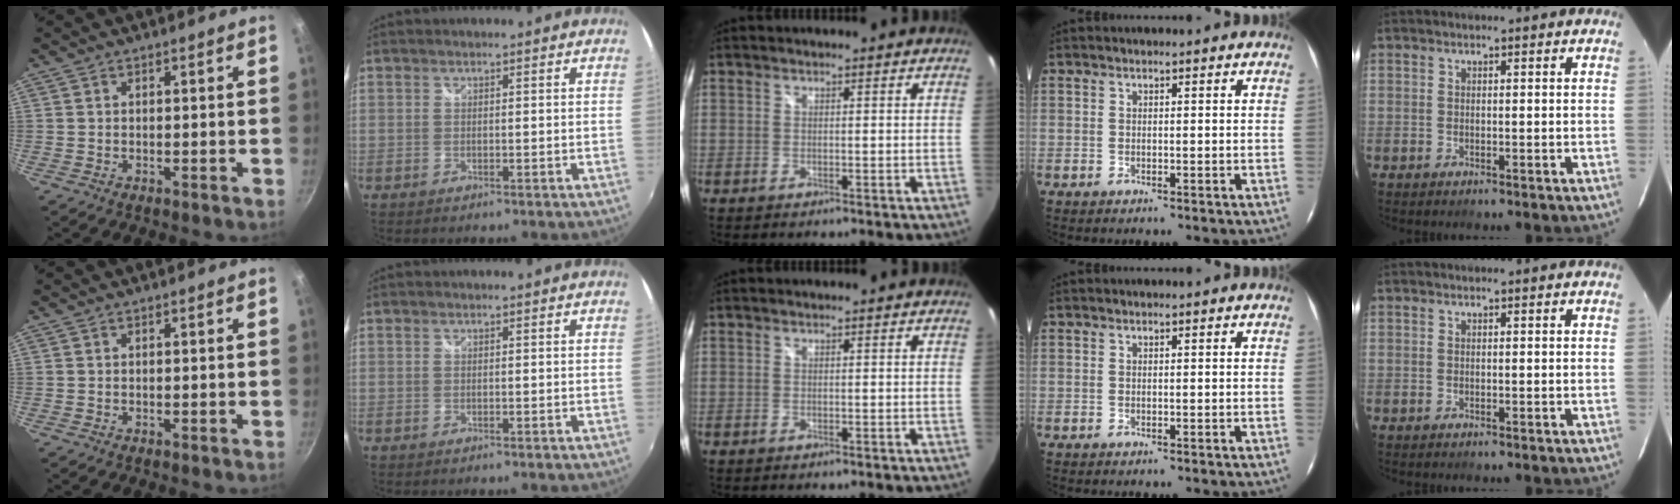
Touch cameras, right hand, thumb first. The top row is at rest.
{}